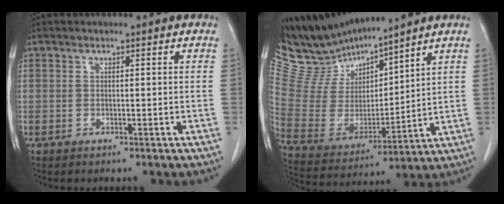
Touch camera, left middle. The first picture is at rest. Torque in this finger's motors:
{"motor_torque": [-0.12, -0.80, -0.23, -0.10]}